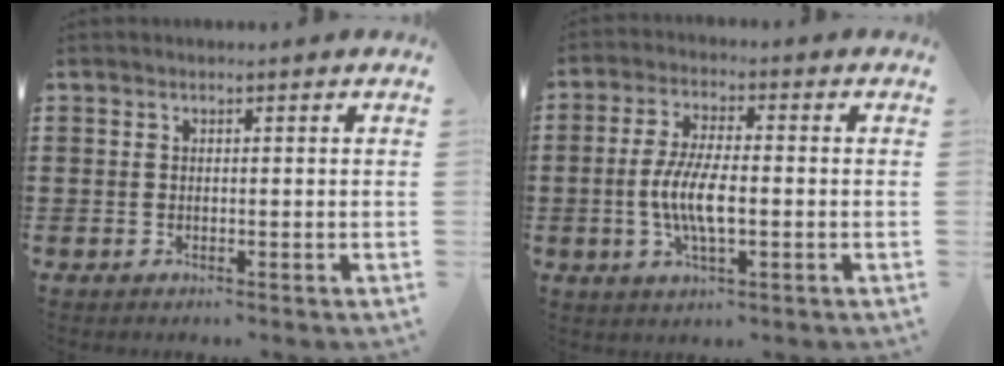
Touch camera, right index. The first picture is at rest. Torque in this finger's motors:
{"motor_torque": [1.33, 0.81, 0.48, 0.21]}